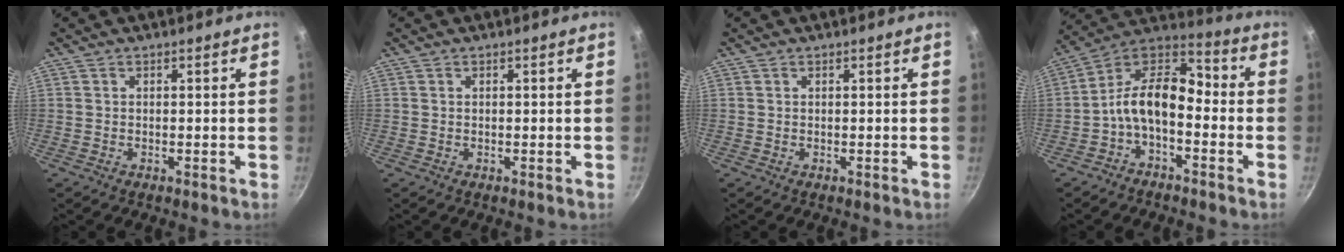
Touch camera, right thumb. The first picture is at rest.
{"total": 0.0}
{"total": 0.0}
{"total": 12.5, "force": [-3.5, 7.2, 9.6], "torque": [-0.161, 0.066, -0.085]}